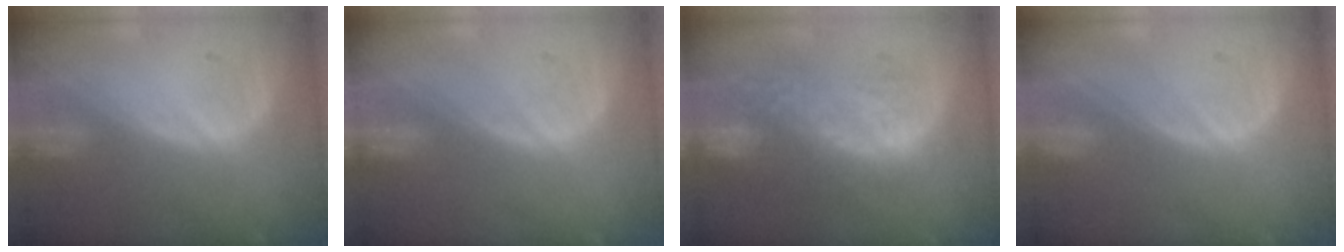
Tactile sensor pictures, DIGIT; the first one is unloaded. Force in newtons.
{"total": 0.0}
{"total": 11.0, "press": 9.5, "slide": 5.4}
{"total": 0.0}